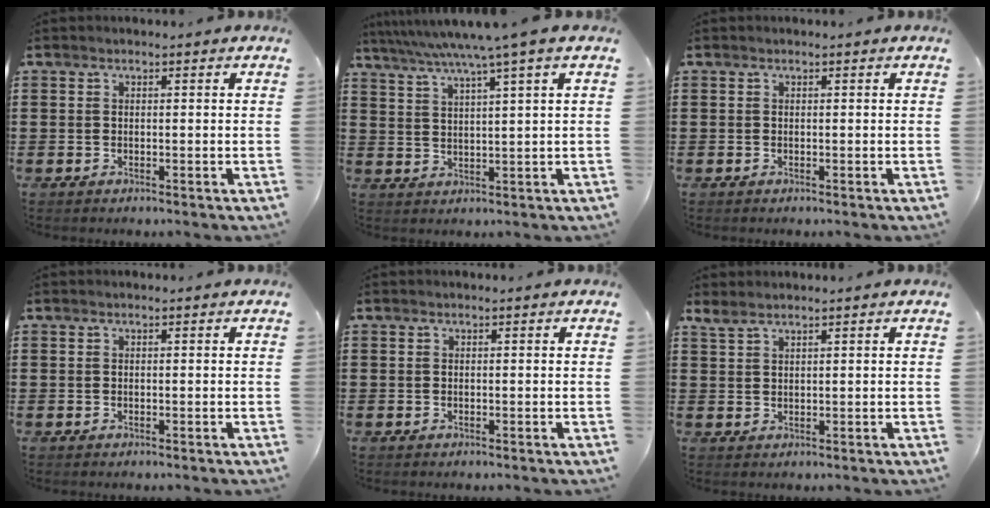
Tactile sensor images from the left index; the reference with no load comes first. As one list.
[{"total": 5.7, "force": [4.0, -1.0, 3.9], "torque": [-0.089, -0.020, 0.062]}, {"total": 0.0}, {"total": 0.0}, {"total": 0.0}, {"total": 1.8, "force": [1.5, 0.3, 0.8], "torque": [-0.020, 0.000, 0.029]}]